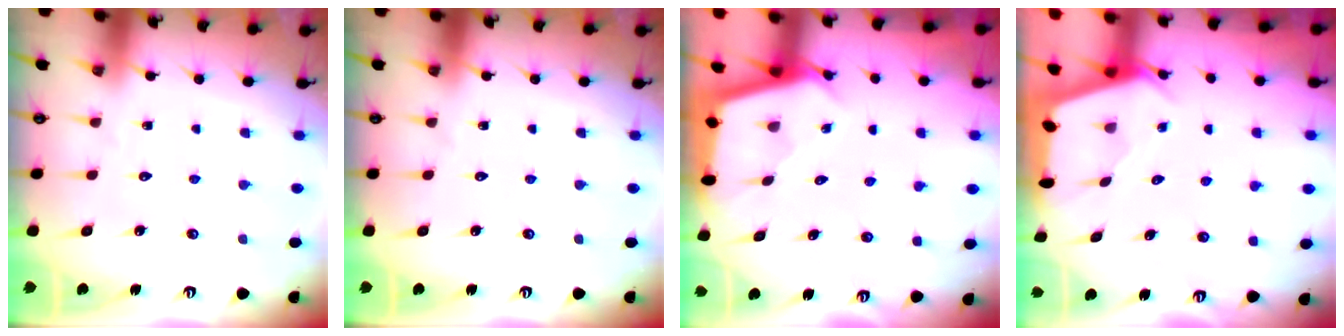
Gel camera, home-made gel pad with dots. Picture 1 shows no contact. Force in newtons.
{"total": 0.0}
{"total": 2.5, "press": 2.5, "slide": 0.1}
{"total": 2.5, "press": 2.5, "slide": 0.2}